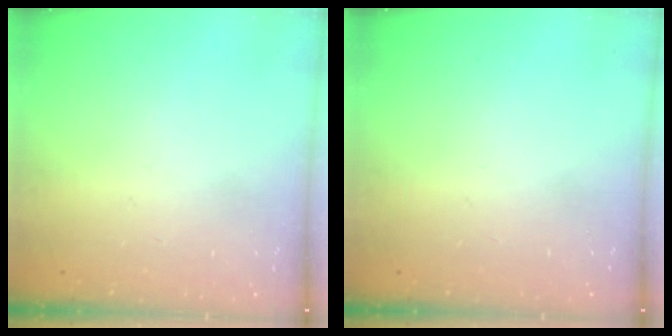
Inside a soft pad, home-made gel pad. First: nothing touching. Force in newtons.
{"total": 0.0}